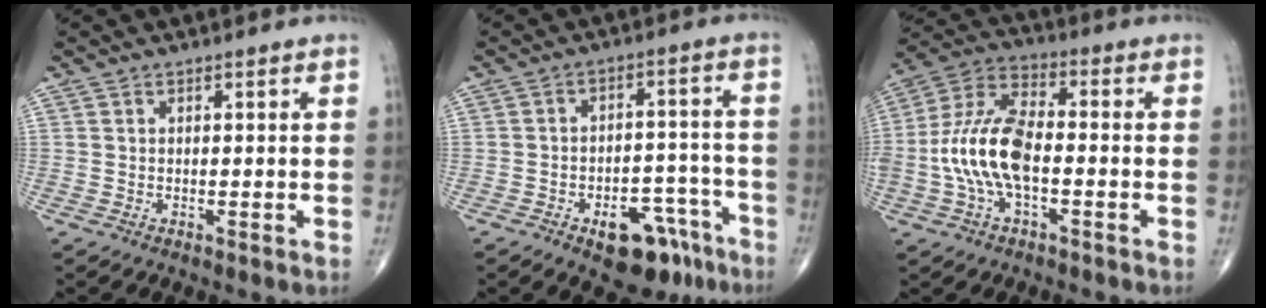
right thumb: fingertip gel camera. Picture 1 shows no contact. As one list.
[{"total": 12.4, "force": [-8.0, 5.7, 7.6], "torque": [-0.086, 0.068, -0.116]}, {"total": 14.0, "force": [-2.4, 6.8, 12.0], "torque": [-0.258, 0.038, -0.050]}]